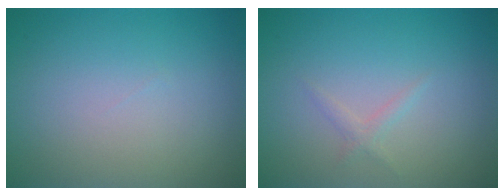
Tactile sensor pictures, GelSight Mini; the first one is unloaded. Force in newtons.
{"total": 0.9, "press": 0.9, "slide": 0.0}